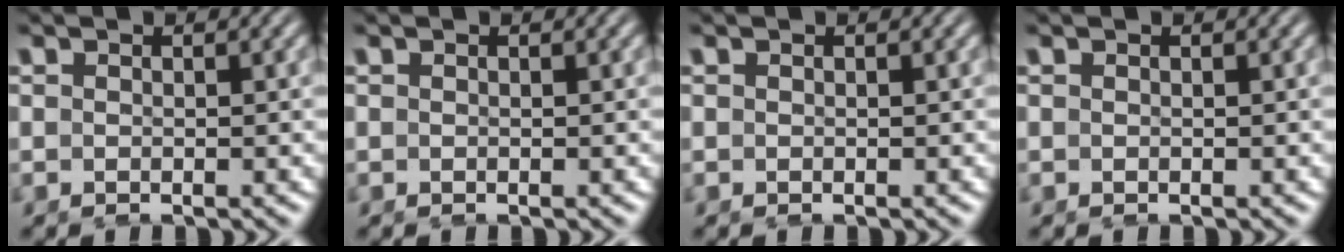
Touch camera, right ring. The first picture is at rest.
{"total": 0.0}
{"total": 0.0}
{"total": 0.0}